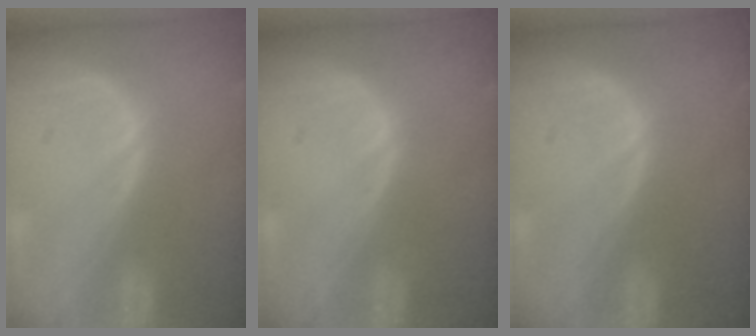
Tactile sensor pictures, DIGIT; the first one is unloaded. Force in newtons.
{"total": 0.0}
{"total": 0.0}